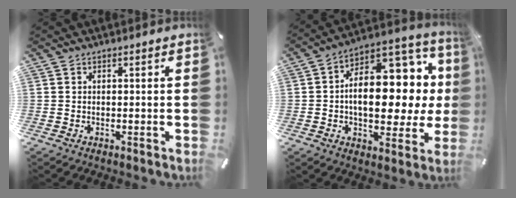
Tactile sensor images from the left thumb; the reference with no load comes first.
{"total": 18.5, "force": [1.6, 11.6, 14.2], "torque": [-0.190, -0.019, 0.034]}